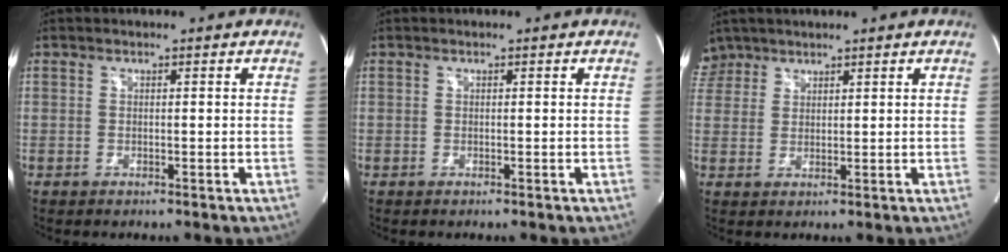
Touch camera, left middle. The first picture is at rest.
{"total": 0.0}
{"total": 4.1, "force": [3.3, 2.3, -0.4], "torque": [0.011, 0.012, 0.068]}